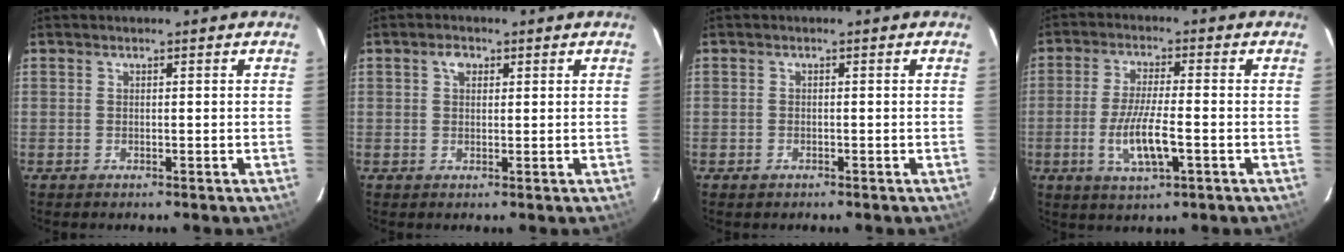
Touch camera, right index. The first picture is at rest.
{"total": 2.1, "force": [0.9, 1.5, 1.1], "torque": [-0.018, 0.009, 0.014]}
{"total": 0.9, "force": [-0.6, 0.6, 0.1], "torque": [-0.003, 0.000, -0.010]}
{"total": 8.7, "force": [-2.7, 1.8, 8.1], "torque": [-0.159, -0.013, -0.048]}